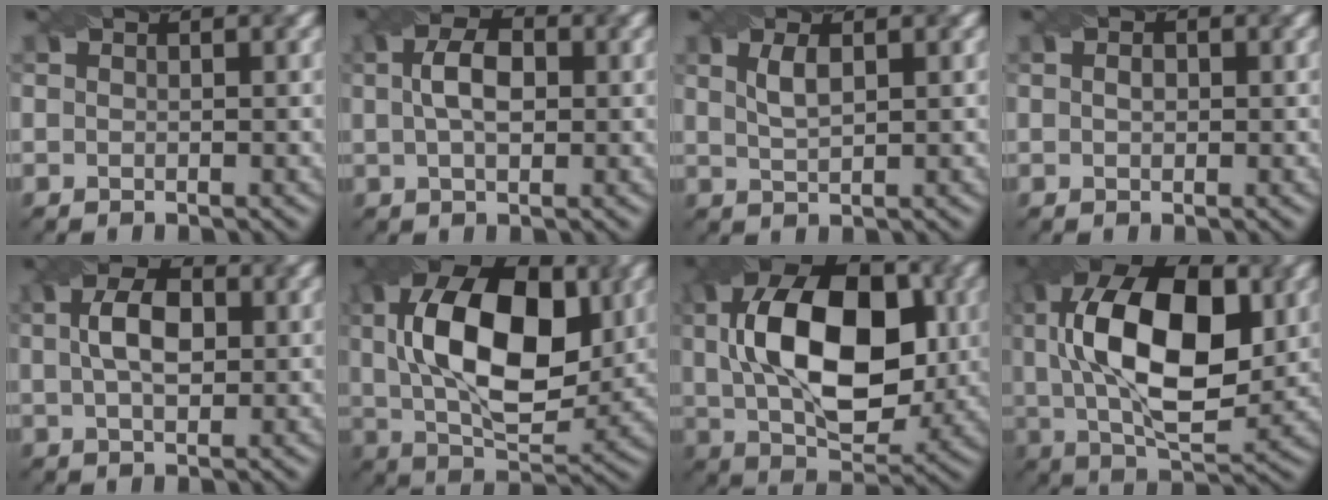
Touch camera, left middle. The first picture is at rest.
{"total": 4.0, "force": [0.6, 2.2, 3.2], "torque": [-0.063, 0.007, 0.005]}
{"total": 2.1, "force": [0.8, 0.7, 1.8], "torque": [-0.037, 0.002, 0.019]}
{"total": 1.0, "force": [0.1, 0.7, 0.7], "torque": [-0.014, 0.002, 0.001]}
{"total": 4.7, "force": [0.8, 2.7, 3.8], "torque": [-0.074, 0.007, 0.011]}
{"total": 13.7, "force": [2.2, 7.4, 11.3], "torque": [-0.191, 0.016, 0.036]}
{"total": 14.1, "force": [1.5, 8.3, 11.3], "torque": [-0.198, 0.009, 0.028]}
{"total": 14.3, "force": [2.2, 7.3, 12.1], "torque": [-0.209, 0.012, 0.035]}